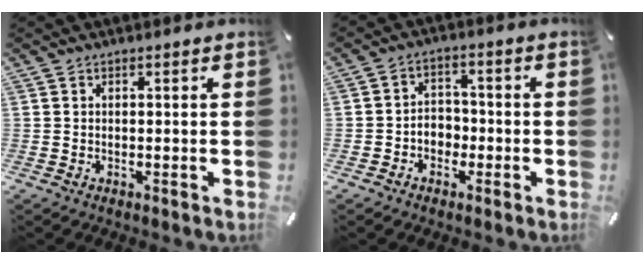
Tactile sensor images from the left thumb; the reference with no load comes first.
{"total": 4.8, "force": [-2.0, 4.1, 1.4], "torque": [-0.027, 0.018, -0.037]}